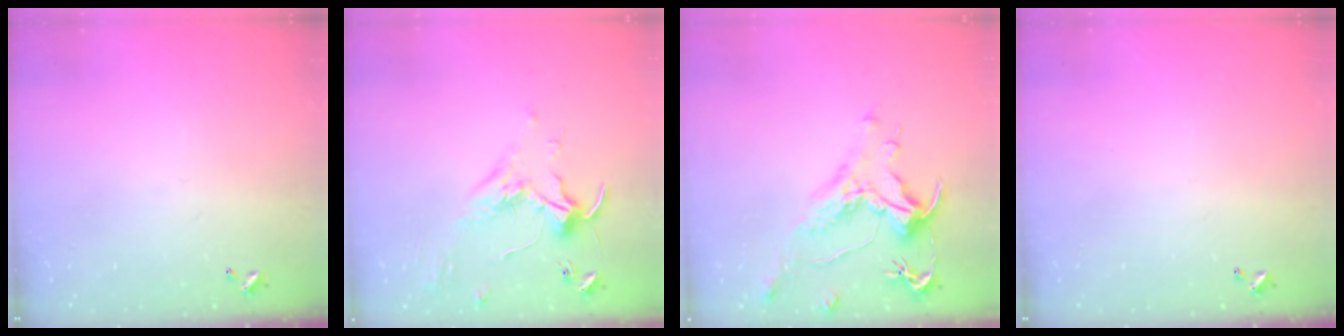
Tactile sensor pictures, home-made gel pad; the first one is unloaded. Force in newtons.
{"total": 1.7, "press": 1.7, "slide": 0.4}
{"total": 1.7, "press": 1.1, "slide": 1.3}
{"total": 0.0}